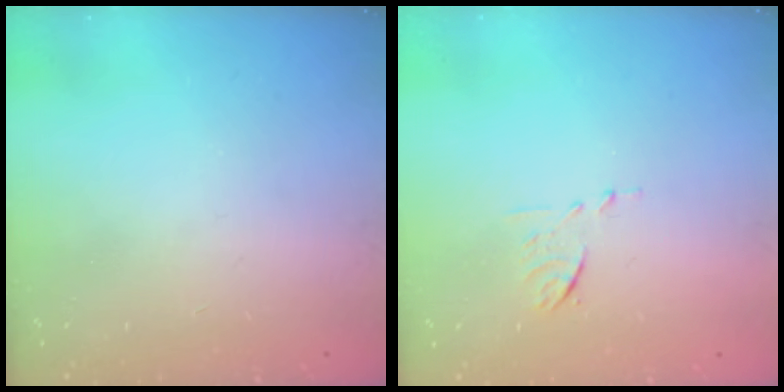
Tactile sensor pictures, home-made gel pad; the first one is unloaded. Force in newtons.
{"total": 6.2, "press": 6.2, "slide": 0.7}